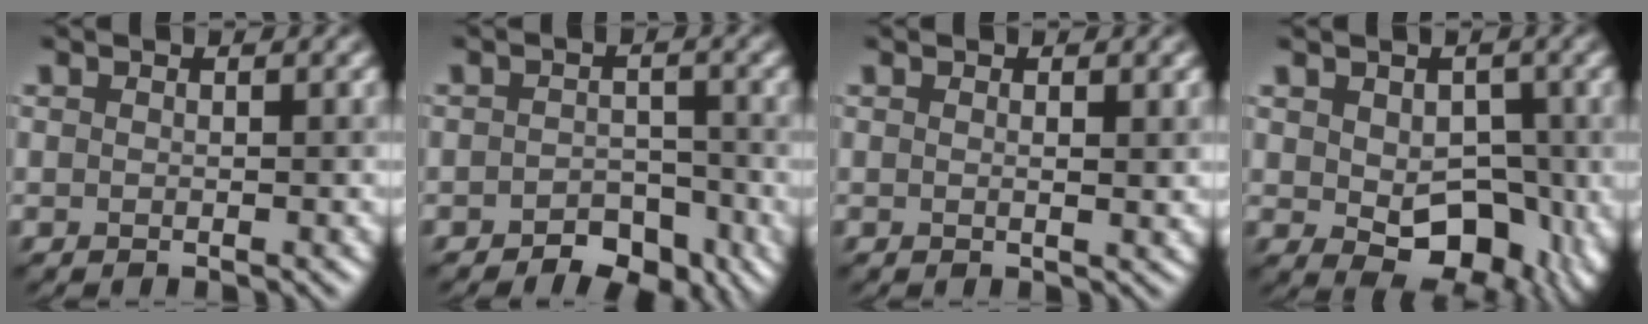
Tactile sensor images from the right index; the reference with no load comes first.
{"total": 3.5, "force": [-2.3, 2.1, 1.7], "torque": [-0.019, 0.001, -0.038]}
{"total": 1.0, "force": [0.4, 0.2, 0.9], "torque": [-0.014, 0.000, 0.004]}
{"total": 7.5, "force": [-0.6, 5.1, 5.5], "torque": [-0.076, -0.019, 0.001]}